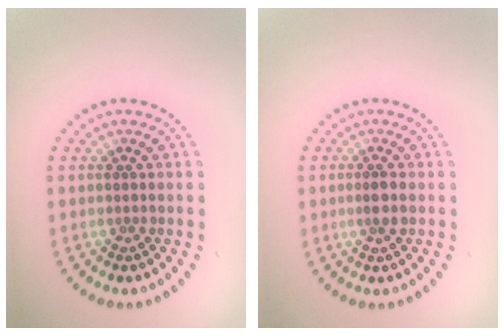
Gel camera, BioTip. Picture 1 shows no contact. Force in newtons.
{"total": 1.5, "press": 1.3, "slide": 0.8}